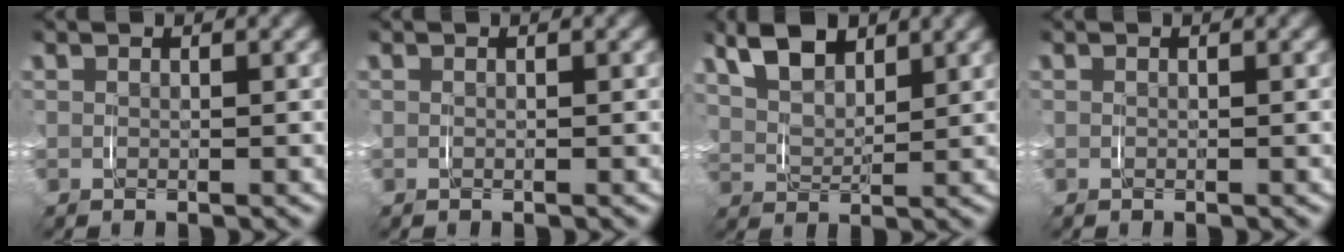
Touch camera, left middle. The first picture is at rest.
{"total": 0.0}
{"total": 6.1, "force": [2.8, 4.1, 3.5], "torque": [-0.083, 0.001, 0.038]}
{"total": 0.0}